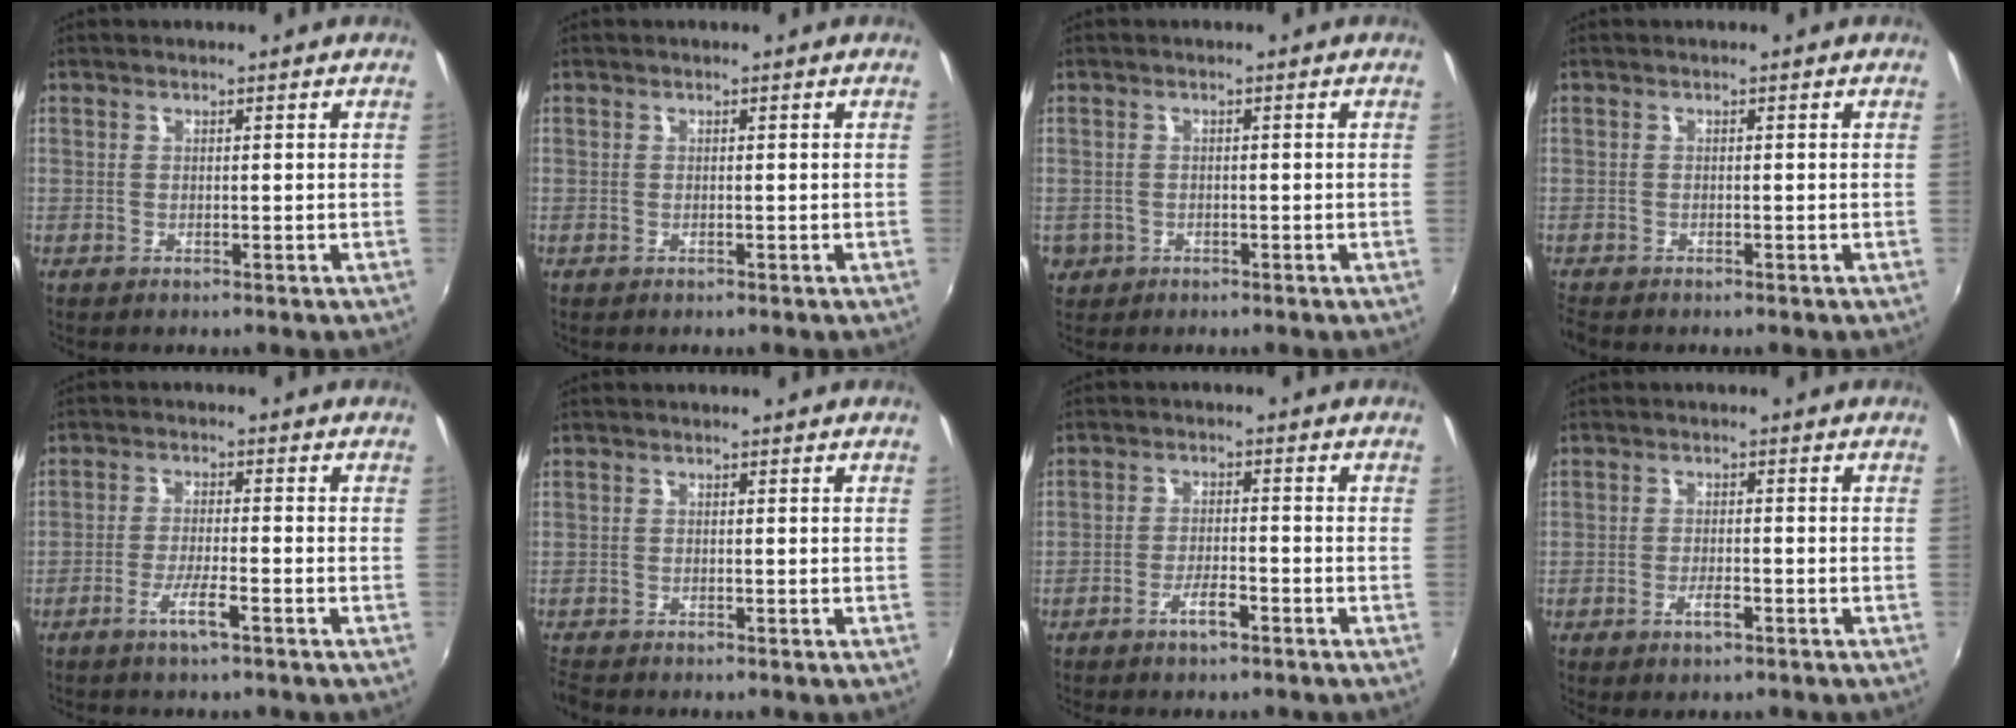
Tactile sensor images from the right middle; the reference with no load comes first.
{"total": 0.0}
{"total": 3.9, "force": [-1.1, 3.5, 1.3], "torque": [-0.040, -0.001, -0.013]}
{"total": 1.9, "force": [-1.8, 0.4, 0.7], "torque": [-0.015, -0.014, -0.032]}
{"total": 4.3, "force": [-2.9, 0.3, 3.2], "torque": [-0.072, -0.004, -0.055]}
{"total": 2.3, "force": [-2.2, 0.2, 0.7], "torque": [-0.018, -0.016, -0.043]}
{"total": 3.9, "force": [-2.7, 0.9, 2.6], "torque": [-0.061, 0.000, -0.048]}
{"total": 3.0, "force": [-1.8, 1.0, 2.2], "torque": [-0.047, -0.004, -0.033]}